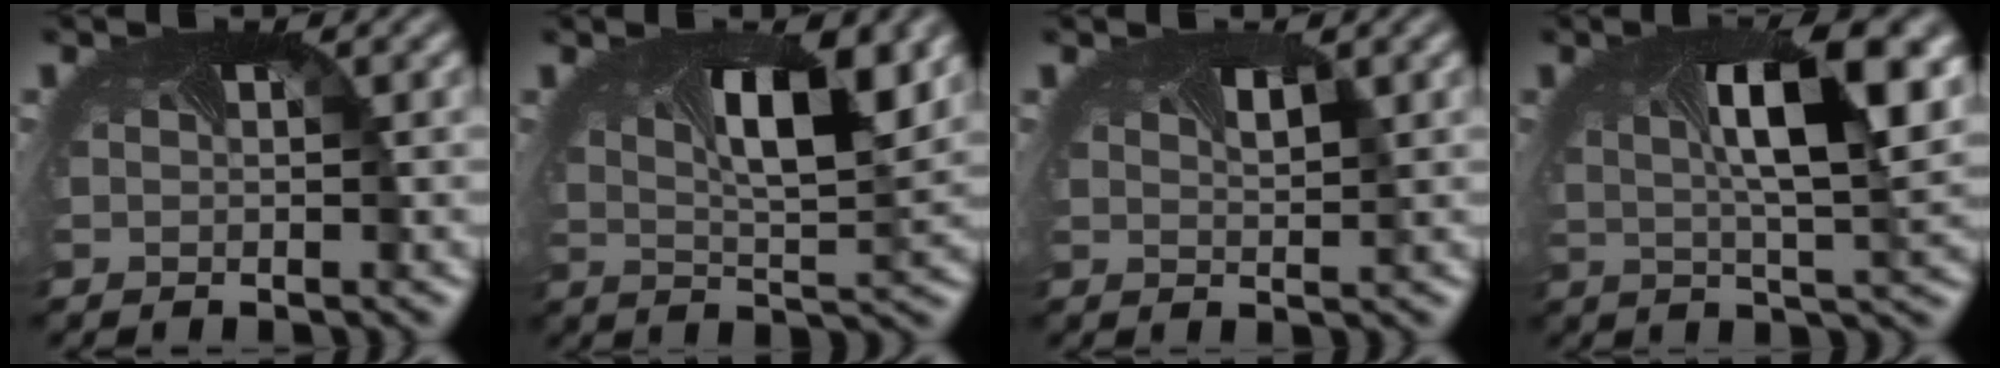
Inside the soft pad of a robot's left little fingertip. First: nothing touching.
{"total": 6.8, "force": [2.7, 2.3, 5.9], "torque": [-0.095, -0.002, 0.040]}
{"total": 1.2, "force": [0.7, 0.3, 0.9], "torque": [-0.012, 0.002, 0.012]}
{"total": 10.1, "force": [2.6, 3.2, 9.2], "torque": [-0.141, -0.001, 0.043]}